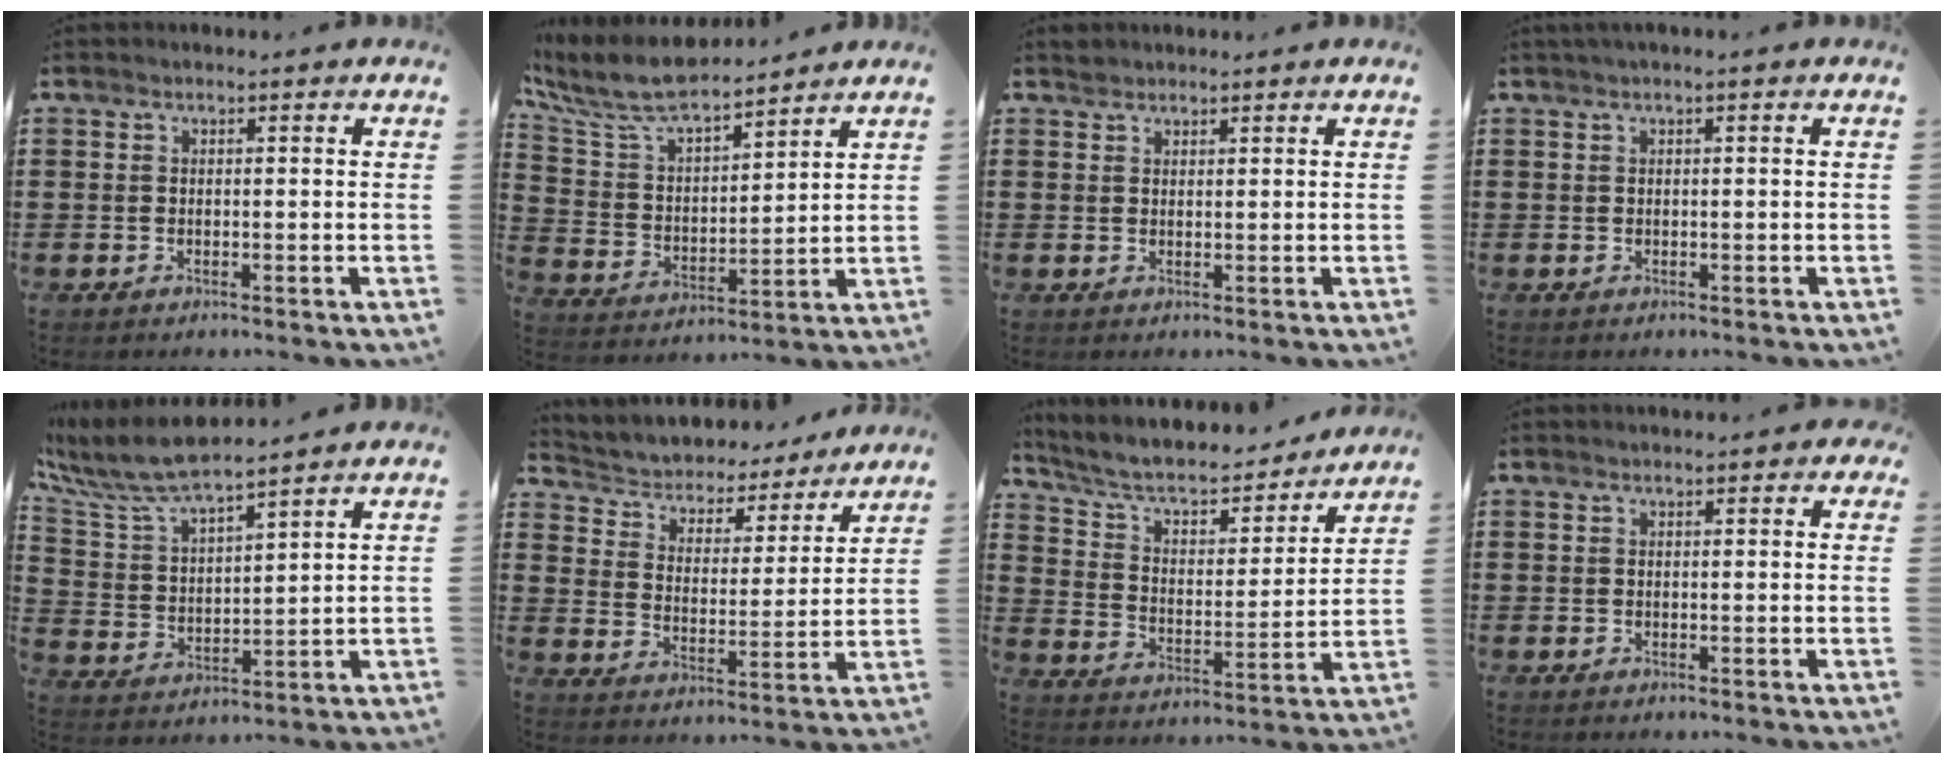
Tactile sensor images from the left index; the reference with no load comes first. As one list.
[{"total": 8.9, "force": [7.8, 1.9, 3.7], "torque": [-0.108, -0.039, 0.138]}, {"total": 1.1, "force": [1.0, 0.5, 0.0], "torque": [-0.004, 0.000, 0.020]}, {"total": 0.6, "force": [0.0, 0.0, 0.6], "torque": [-0.009, -0.004, 0.001]}, {"total": 7.8, "force": [7.1, 0.9, 3.1], "torque": [-0.091, -0.033, 0.124]}, {"total": 3.6, "force": [3.5, 1.0, 0.0], "torque": [-0.026, -0.030, 0.050]}, {"total": 6.1, "force": [5.1, 2.0, 2.6], "torque": [-0.076, -0.035, 0.081]}, {"total": 0.5, "force": [0.3, 0.3, 0.3], "torque": [-0.008, 0.004, 0.006]}]